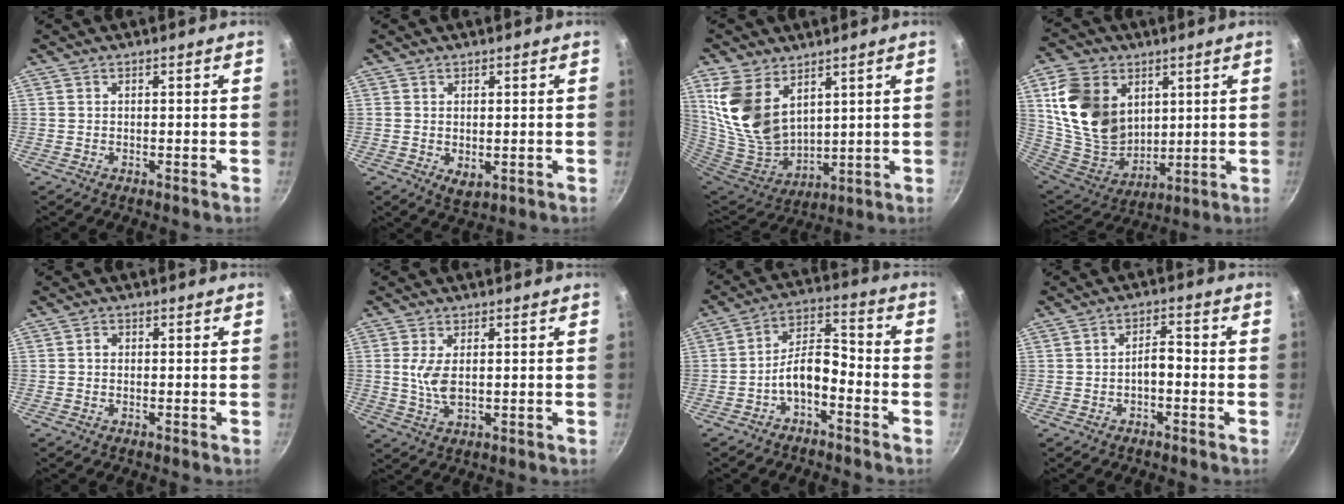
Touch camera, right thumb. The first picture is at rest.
{"total": 2.9, "force": [0.1, 1.9, 2.2], "torque": [-0.033, -0.011, 0.005]}
{"total": 16.0, "force": [7.7, 10.0, 9.9], "torque": [-0.188, -0.057, 0.168]}
{"total": 19.0, "force": [6.4, 14.1, 11.0], "torque": [-0.182, -0.033, 0.137]}
{"total": 1.0, "force": [0.0, 0.9, 0.5], "torque": [-0.008, 0.006, -0.003]}
{"total": 5.1, "force": [0.6, 2.4, 4.5], "torque": [-0.089, -0.005, 0.015]}
{"total": 7.8, "force": [-3.9, 3.7, 5.6], "torque": [-0.091, 0.056, -0.074]}
{"total": 3.3, "force": [-1.3, 1.6, 2.7], "torque": [-0.032, 0.022, -0.022]}